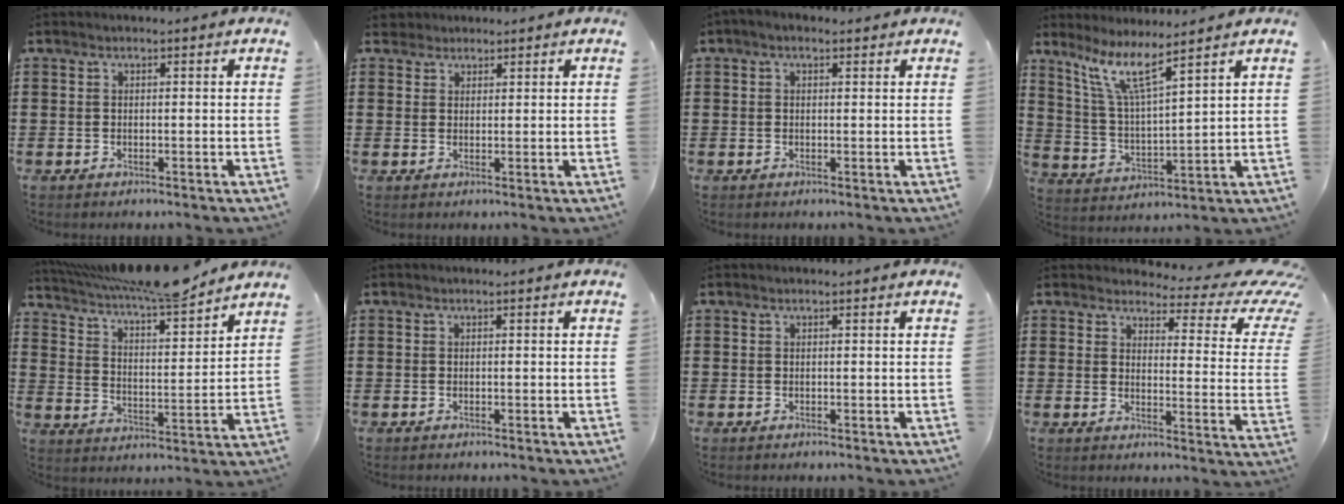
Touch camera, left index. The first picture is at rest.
{"total": 2.0, "force": [1.8, 1.0, 0.1], "torque": [-0.008, 0.007, 0.035]}
{"total": 1.1, "force": [0.2, 0.6, 0.8], "torque": [-0.017, 0.006, 0.002]}
{"total": 8.5, "force": [6.2, 0.8, 5.8], "torque": [-0.131, -0.028, 0.110]}
{"total": 8.8, "force": [7.8, 0.1, 4.0], "torque": [-0.097, -0.045, 0.133]}
{"total": 0.0}
{"total": 0.0}
{"total": 5.4, "force": [4.0, 1.7, 3.1], "torque": [-0.055, -0.029, 0.063]}